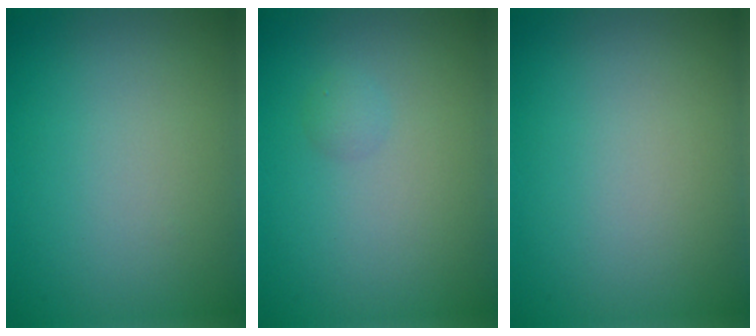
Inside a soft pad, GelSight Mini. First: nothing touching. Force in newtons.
{"total": 0.9, "press": 0.9, "slide": 0.0}
{"total": 0.0}